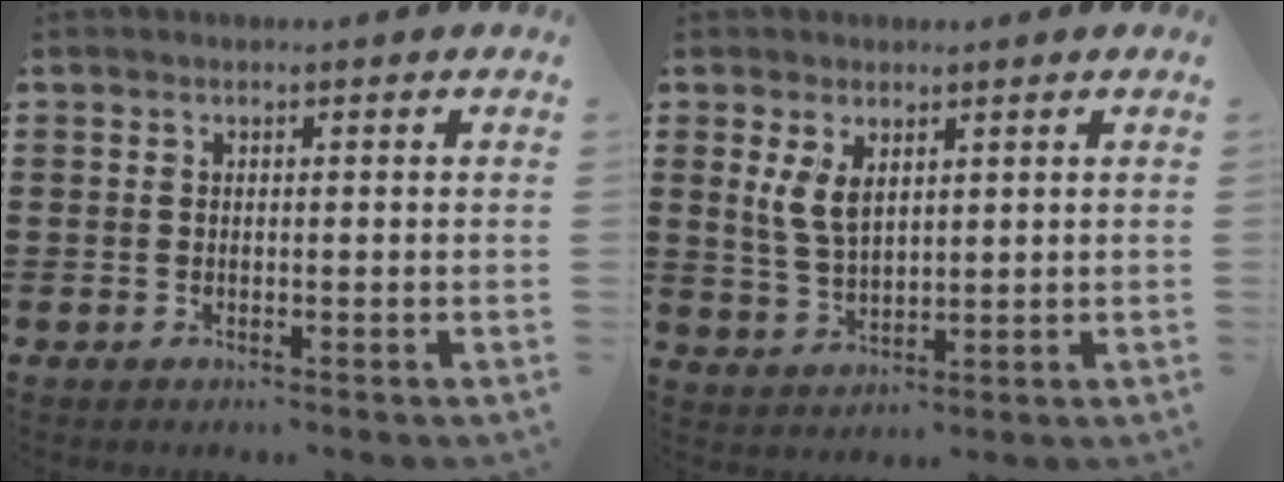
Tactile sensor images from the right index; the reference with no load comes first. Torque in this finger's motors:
{"motor_torque": [0.80, 0.31, 0.44, 0.07]}